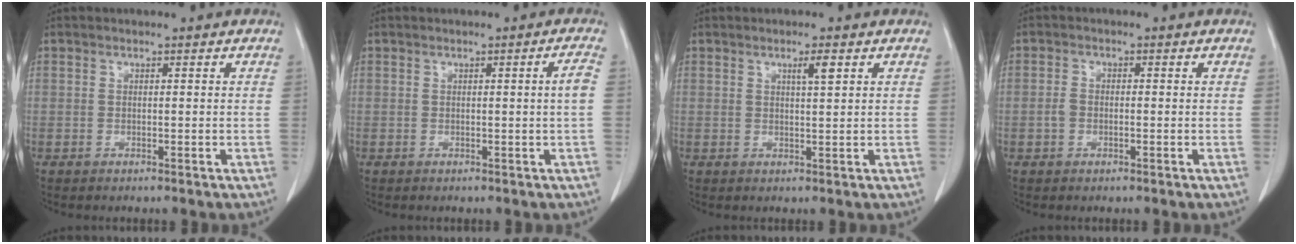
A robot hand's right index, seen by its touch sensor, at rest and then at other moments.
{"total": 1.9, "force": [-0.1, -0.5, 1.8], "torque": [-0.028, -0.001, 0.003]}
{"total": 2.1, "force": [1.1, 0.0, 1.9], "torque": [-0.034, -0.002, 0.018]}
{"total": 1.7, "force": [-0.4, 1.1, 1.2], "torque": [-0.027, 0.007, -0.007]}